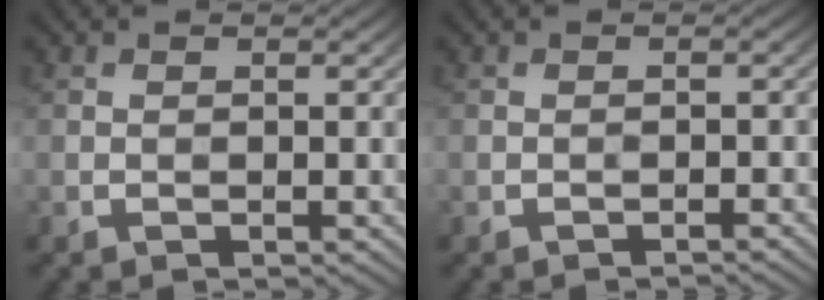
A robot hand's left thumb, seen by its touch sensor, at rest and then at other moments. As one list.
[{"total": 0.9, "force": [-0.8, 0.1, 0.3], "torque": [-0.002, 0.001, -0.014]}]